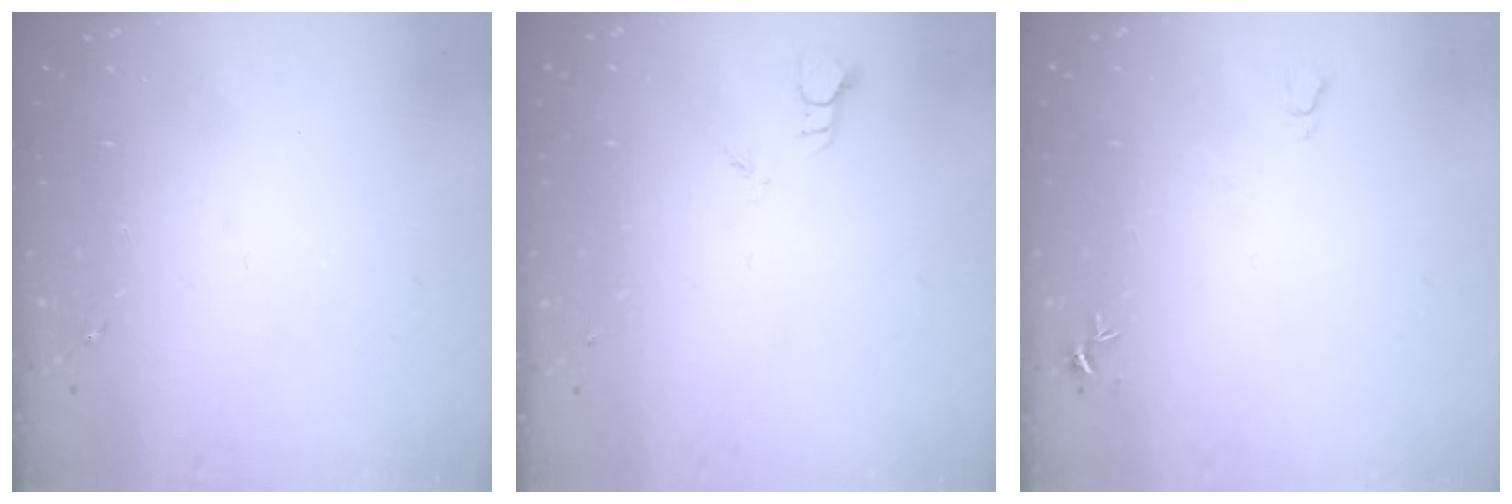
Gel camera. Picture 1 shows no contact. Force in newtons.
{"total": 2.0, "press": 2.0, "slide": 0.1}
{"total": 4.9, "press": 4.9, "slide": 0.6}